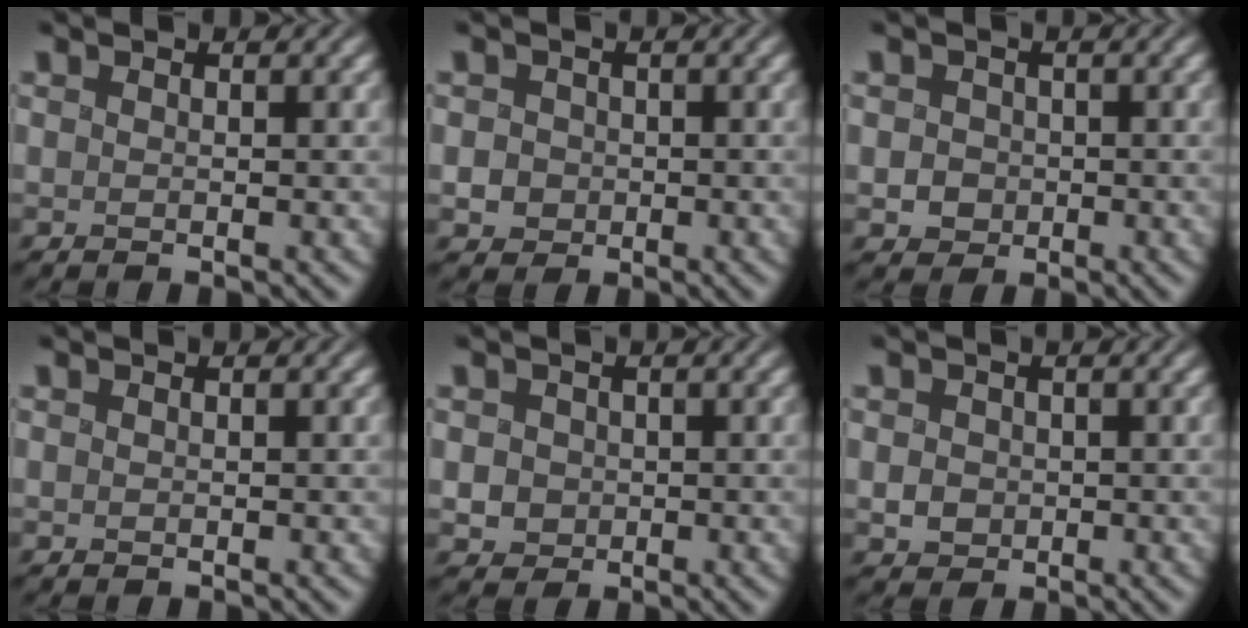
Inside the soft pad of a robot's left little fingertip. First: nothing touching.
{"total": 1.7, "force": [-0.4, 1.6, 0.4], "torque": [-0.010, -0.002, -0.001]}
{"total": 1.7, "force": [-0.5, 1.5, 0.5], "torque": [-0.010, 0.000, -0.006]}
{"total": 0.0}
{"total": 1.8, "force": [-0.3, 1.7, 0.5], "torque": [-0.016, -0.005, -0.004]}
{"total": 1.5, "force": [-0.3, 1.4, 0.5], "torque": [-0.011, -0.004, -0.003]}